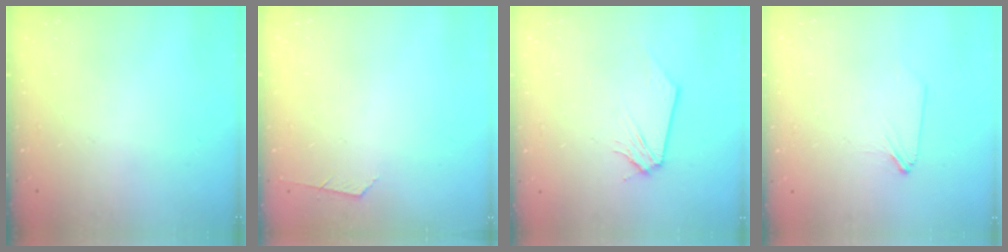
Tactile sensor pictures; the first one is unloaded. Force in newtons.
{"total": 2.6, "press": 2.6, "slide": 0.4}
{"total": 0.0}
{"total": 1.2, "press": 1.2, "slide": 0.3}